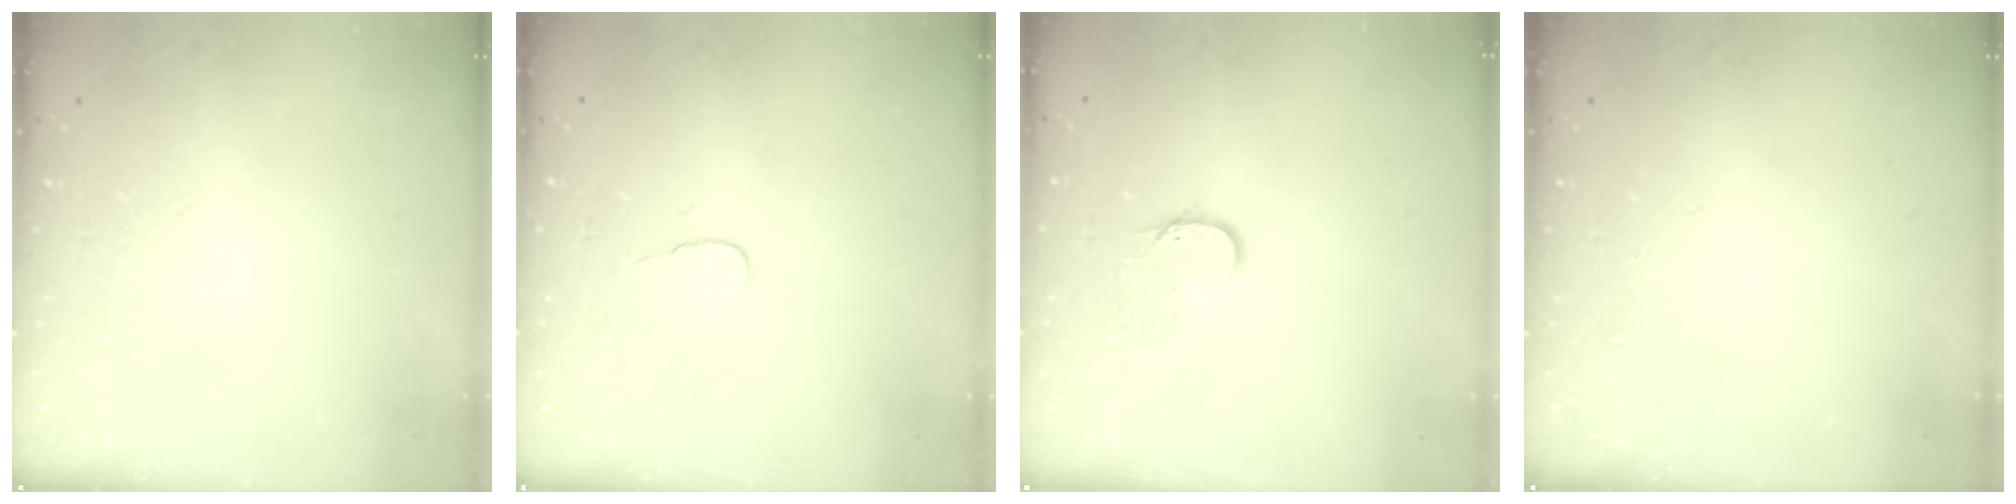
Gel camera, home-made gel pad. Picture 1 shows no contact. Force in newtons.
{"total": 3.7, "press": 3.7, "slide": 0.3}
{"total": 6.8, "press": 6.8, "slide": 0.3}
{"total": 0.0}